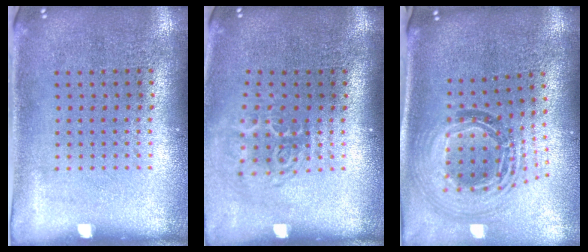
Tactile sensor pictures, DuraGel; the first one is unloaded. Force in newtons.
{"total": 1.7, "press": 1.1, "slide": 1.3}
{"total": 1.6, "press": 1.4, "slide": 0.8}